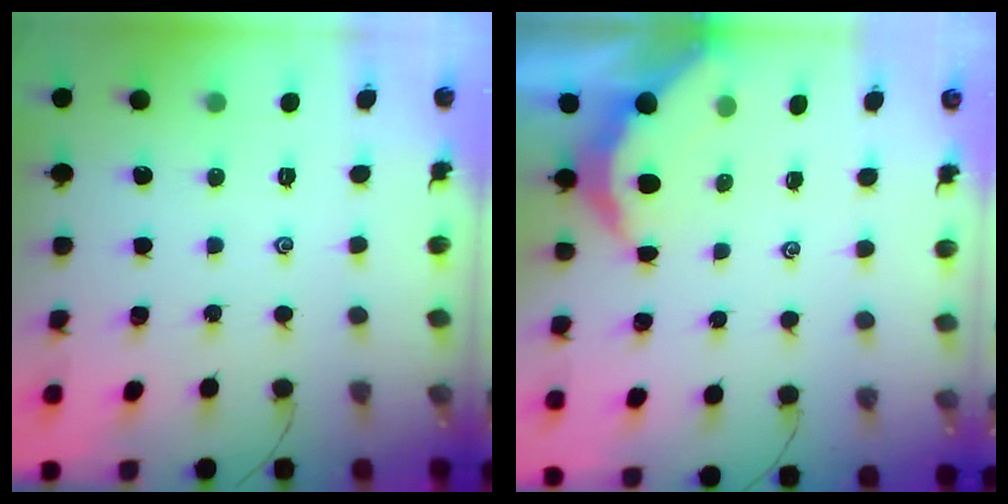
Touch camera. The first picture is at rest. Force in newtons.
{"total": 3.4, "press": 3.4, "slide": 0.1}